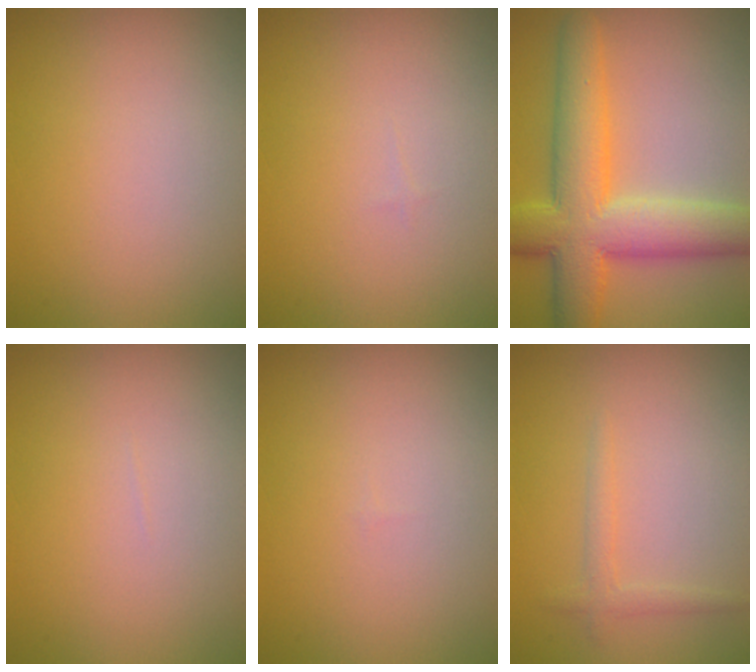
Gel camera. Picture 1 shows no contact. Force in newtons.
{"total": 0.0}
{"total": 9.8, "press": 9.8, "slide": 0.2}
{"total": 0.0}
{"total": 0.0}
{"total": 1.3, "press": 1.3, "slide": 0.1}